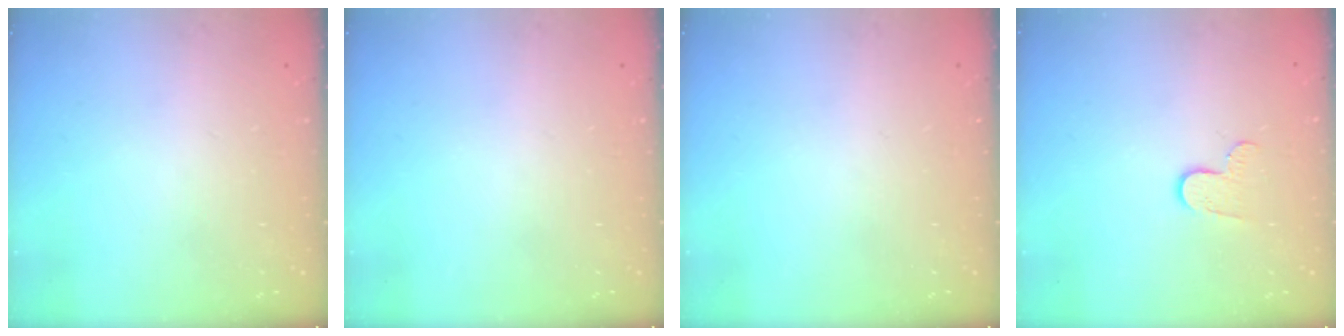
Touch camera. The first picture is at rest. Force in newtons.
{"total": 0.0}
{"total": 0.0}
{"total": 6.9, "press": 6.9, "slide": 0.7}